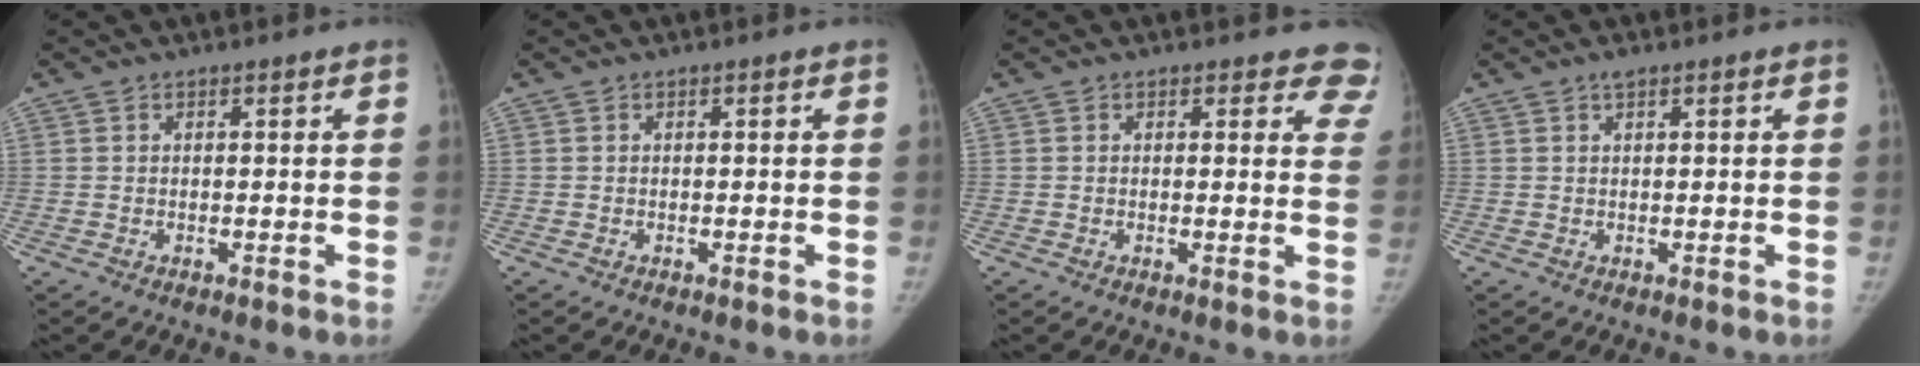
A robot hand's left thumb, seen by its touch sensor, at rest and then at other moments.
{"total": 0.0}
{"total": 6.9, "force": [6.1, 3.1, 1.0], "torque": [0.044, -0.024, 0.034]}
{"total": 1.0, "force": [0.7, 0.3, 0.6], "torque": [-0.005, 0.000, 0.013]}